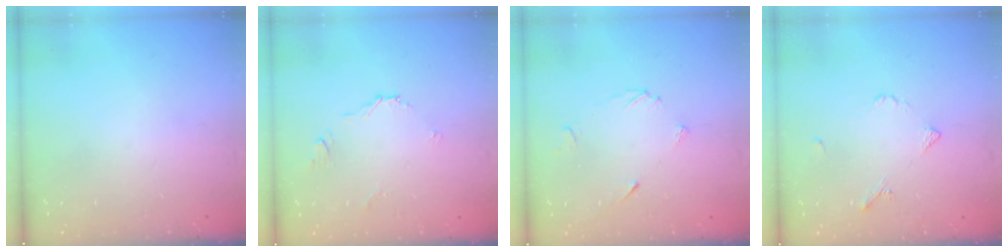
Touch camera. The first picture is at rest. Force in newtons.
{"total": 3.8, "press": 3.8, "slide": 0.4}
{"total": 4.0, "press": 4.0, "slide": 0.5}
{"total": 4.2, "press": 4.1, "slide": 0.8}